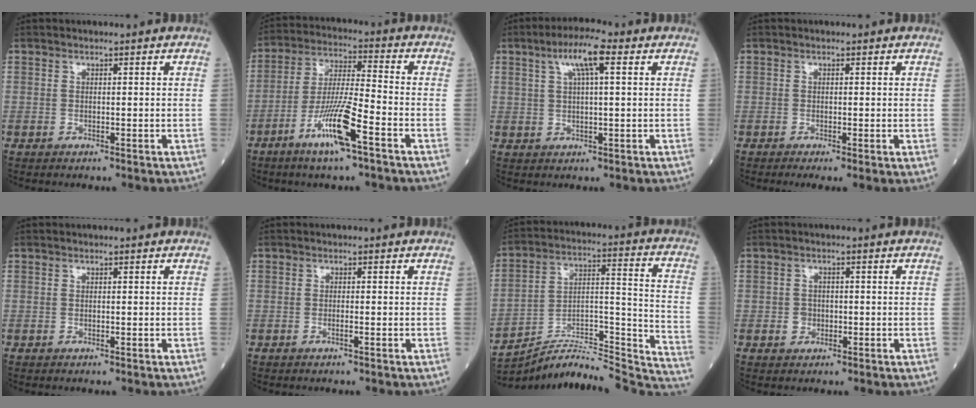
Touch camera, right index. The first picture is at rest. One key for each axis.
{"total": 10.7, "fx": -5.7, "fy": 0.4, "fz": 9.1, "tx": -0.177, "ty": -0.011, "tz": -0.111}
{"total": 6.4, "fx": 2.6, "fy": 0.9, "fz": 5.8, "tx": -0.108, "ty": 0.018, "tz": 0.043}
{"total": 2.3, "fx": -0.6, "fy": 0.2, "fz": 2.2, "tx": -0.034, "ty": -0.009, "tz": -0.008}
{"total": 0.0}
{"total": 0.6, "fx": -0.5, "fy": 0.0, "fz": 0.4, "tx": -0.008, "ty": 0.000, "tz": -0.009}
{"total": 22.9, "fx": -22.2, "fy": 1.1, "fz": 5.9, "tx": -0.064, "ty": 0.043, "tz": -0.334}
{"total": 1.7, "fx": -0.5, "fy": 1.5, "fz": 0.6, "tx": -0.008, "ty": 0.005, "tz": -0.007}